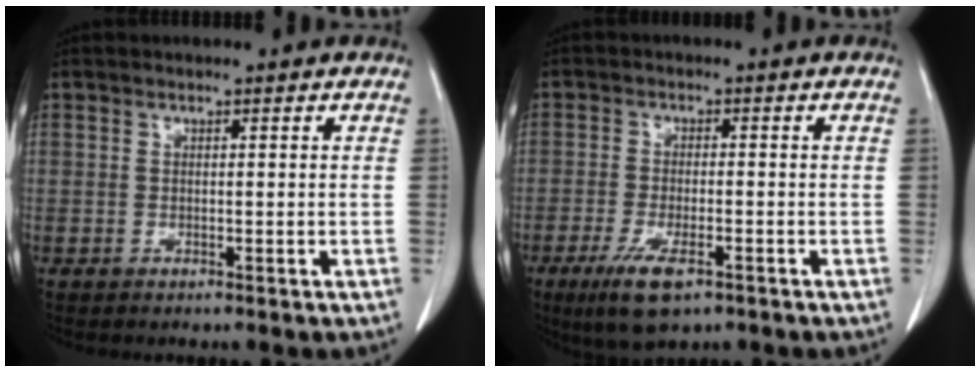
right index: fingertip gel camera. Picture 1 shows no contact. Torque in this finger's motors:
{"motor_torque": [0.82, -0.42, 0.17, 0.08]}